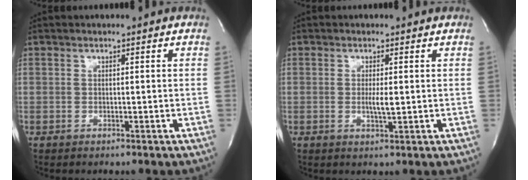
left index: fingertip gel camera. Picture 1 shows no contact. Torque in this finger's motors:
{"motor_torque": [0.35, -0.01, 0.05, 0.02]}